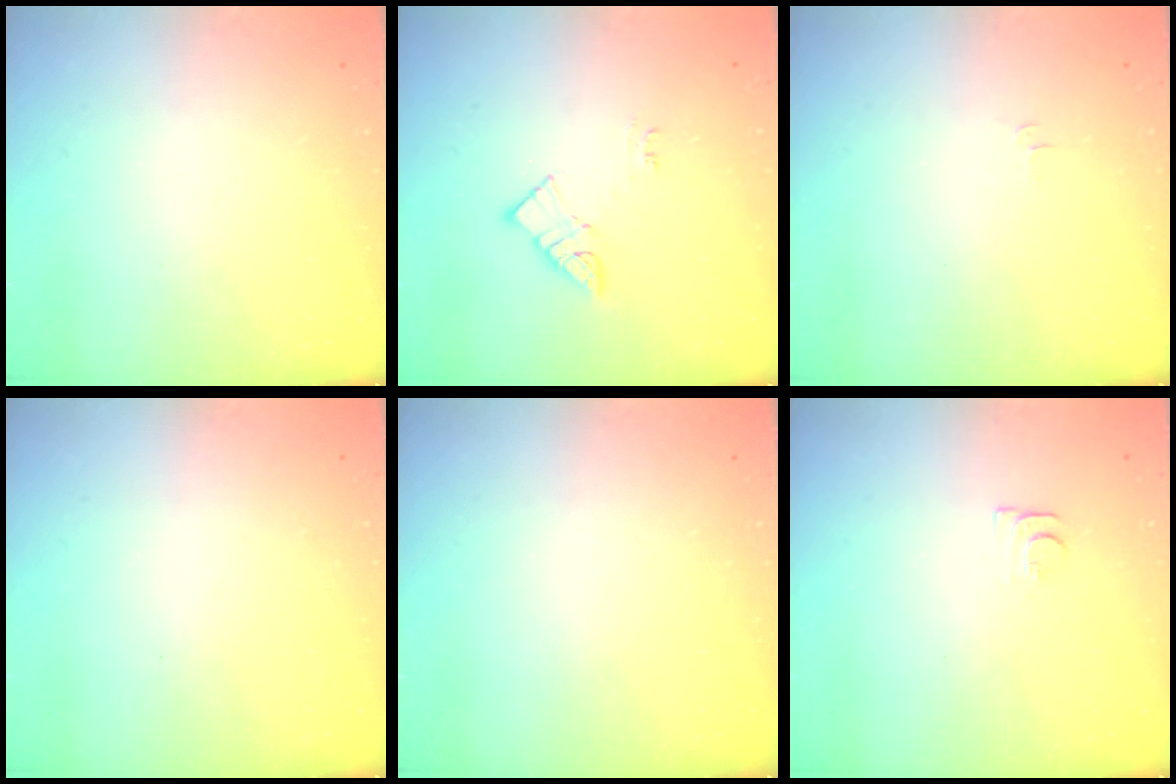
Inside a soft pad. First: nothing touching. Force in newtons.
{"total": 6.4, "press": 6.4, "slide": 0.6}
{"total": 3.3, "press": 3.3, "slide": 0.5}
{"total": 2.5, "press": 2.4, "slide": 0.4}
{"total": 0.0}
{"total": 6.2, "press": 6.1, "slide": 0.6}